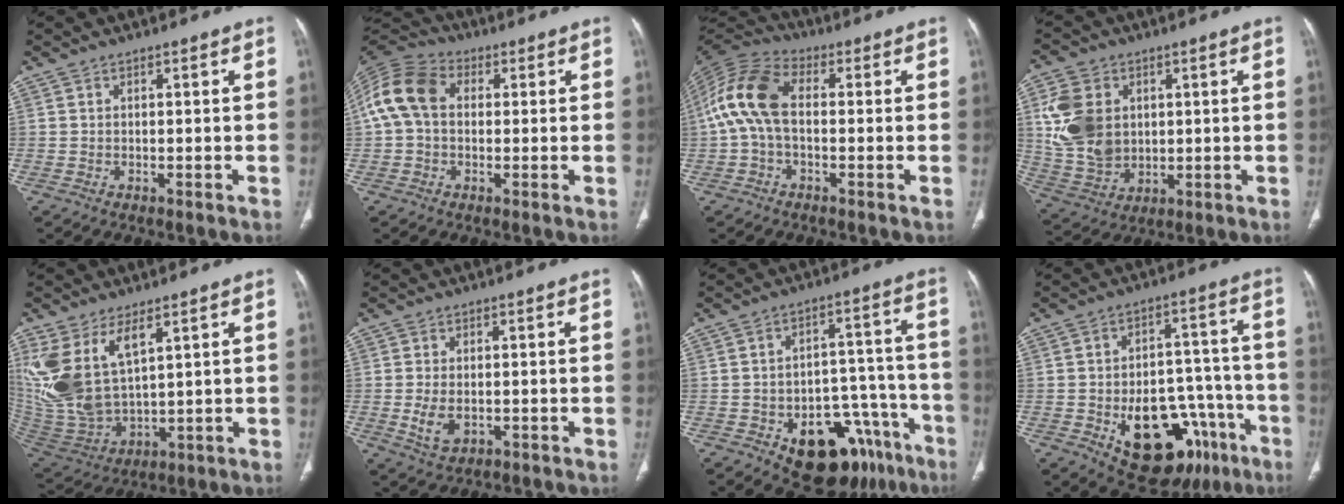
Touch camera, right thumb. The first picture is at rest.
{"total": 11.3, "force": [1.3, 8.1, 7.7], "torque": [-0.158, 0.034, 0.014]}
{"total": 11.9, "force": [0.1, 7.0, 9.7], "torque": [-0.202, 0.031, -0.009]}
{"total": 13.6, "force": [2.9, 10.4, 8.3], "torque": [-0.148, -0.008, 0.068]}
{"total": 16.0, "force": [6.8, 8.0, 12.1], "torque": [-0.251, -0.028, 0.161]}
{"total": 4.8, "force": [-0.8, 2.9, 3.7], "torque": [-0.074, -0.006, -0.007]}
{"total": 19.1, "force": [-10.4, 11.3, 11.4], "torque": [-0.083, 0.085, -0.134]}
{"total": 21.4, "force": [-9.6, 12.6, 14.4], "torque": [-0.157, 0.059, -0.121]}